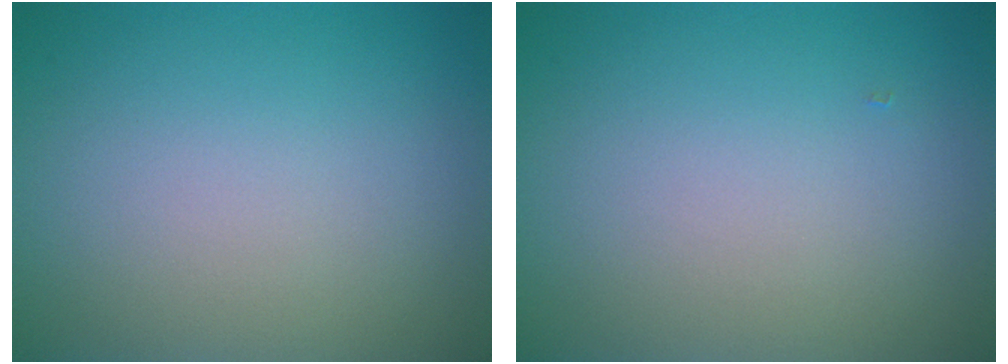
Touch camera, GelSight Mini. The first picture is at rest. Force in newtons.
{"total": 0.0}